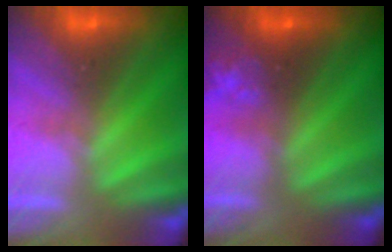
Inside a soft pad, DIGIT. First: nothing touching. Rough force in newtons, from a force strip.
{"total": 2.3}